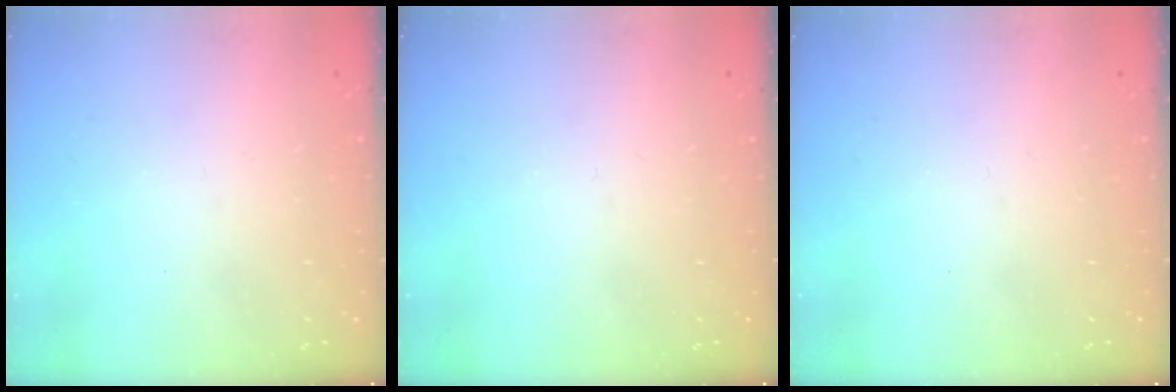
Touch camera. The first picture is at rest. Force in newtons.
{"total": 0.0}
{"total": 0.0}